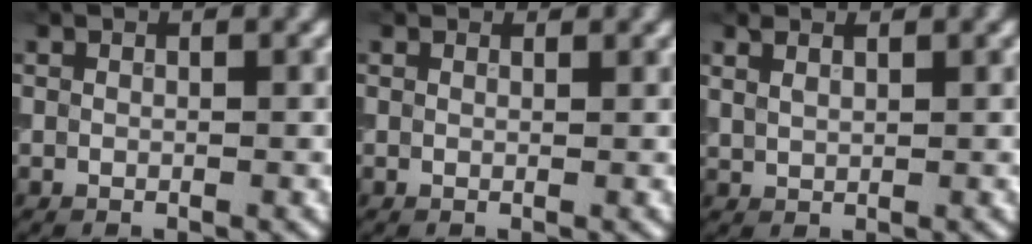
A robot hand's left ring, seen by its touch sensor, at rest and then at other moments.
{"total": 0.9, "force": [0.8, 0.4, 0.1], "torque": [-0.008, -0.001, 0.008]}
{"total": 1.4, "force": [1.0, 0.5, 0.9], "torque": [-0.024, 0.005, 0.023]}